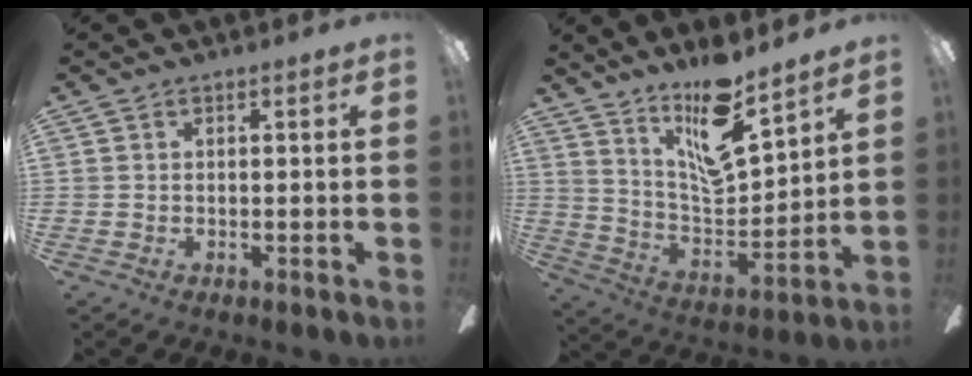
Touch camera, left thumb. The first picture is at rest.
{"total": 16.1, "force": [12.4, 4.5, 9.2], "torque": [-0.164, -0.086, 0.214]}